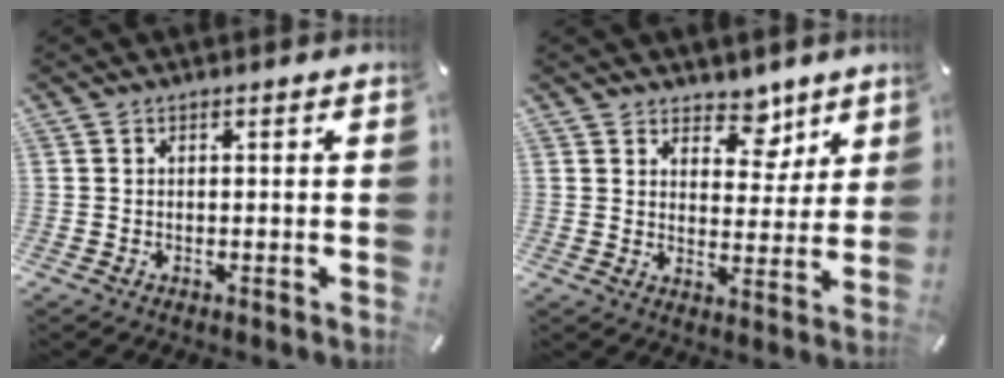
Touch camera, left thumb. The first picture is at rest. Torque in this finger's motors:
{"motor_torque": [0.19, -0.50, 0.17, 0.09, 0.02]}